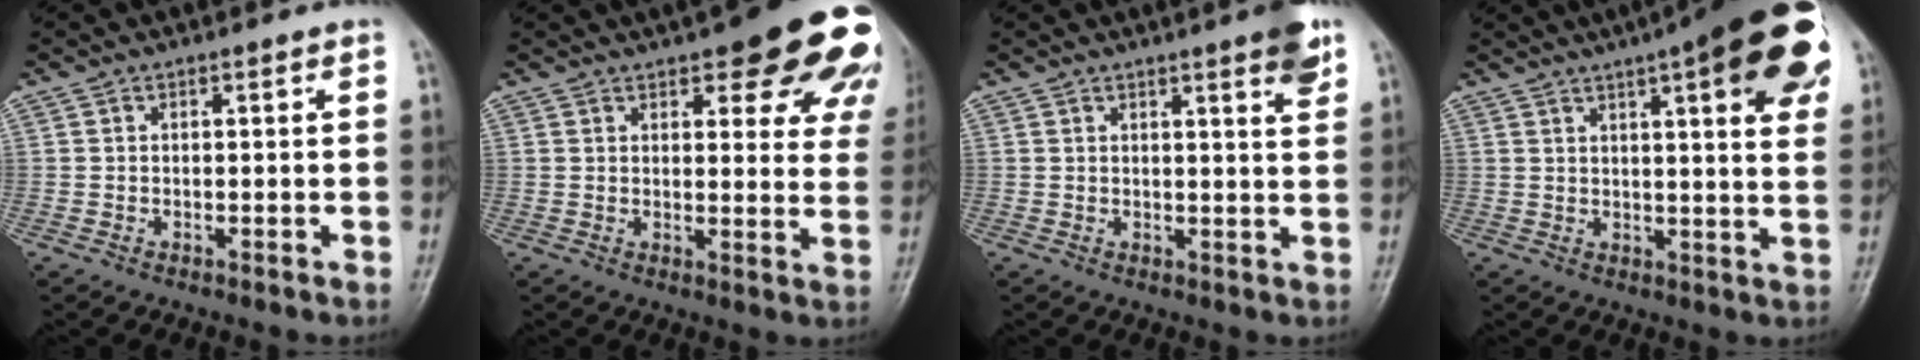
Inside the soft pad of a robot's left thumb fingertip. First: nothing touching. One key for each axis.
{"total": 19.6, "fx": 11.6, "fy": 6.8, "fz": 14.3, "tx": -0.141, "ty": -0.029, "tz": 0.129}
{"total": 5.1, "fx": 3.2, "fy": 0.6, "fz": 3.9, "tx": -0.043, "ty": -0.016, "tz": 0.039}
{"total": 21.5, "fx": 10.4, "fy": 5.5, "fz": 17.9, "tx": -0.226, "ty": -0.010, "tz": 0.131}